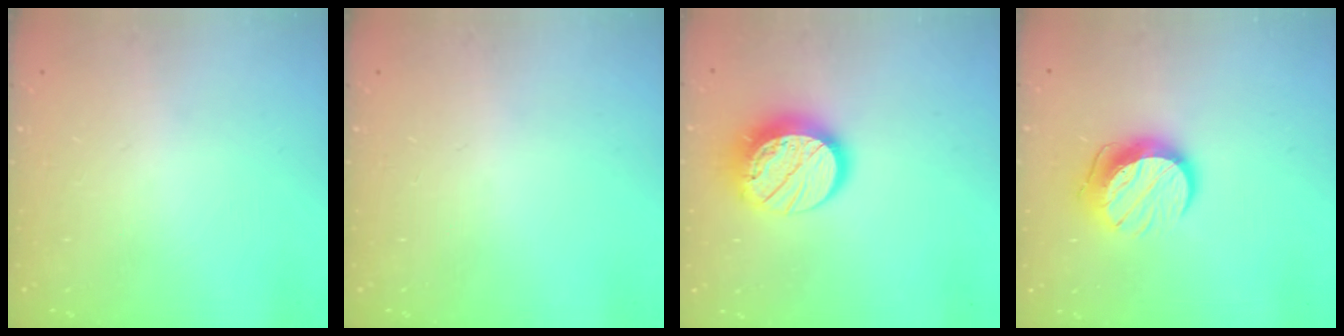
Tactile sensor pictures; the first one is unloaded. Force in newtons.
{"total": 0.0}
{"total": 15.3, "press": 15.2, "slide": 1.2}
{"total": 10.9, "press": 10.9, "slide": 0.1}